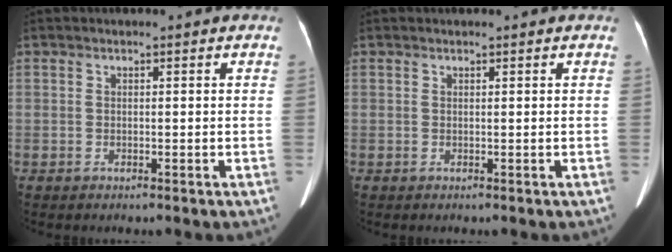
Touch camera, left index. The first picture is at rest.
{"total": 0.8, "force": [0.7, 0.0, 0.4], "torque": [-0.008, 0.003, 0.011]}